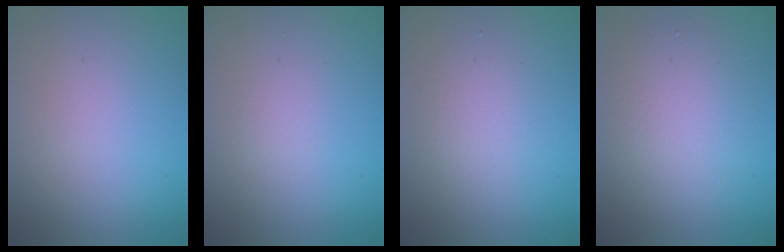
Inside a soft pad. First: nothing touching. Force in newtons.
{"total": 0.5, "press": 0.5, "slide": 0.1}
{"total": 1.9, "press": 1.9, "slide": 0.2}
{"total": 4.0, "press": 4.0, "slide": 0.5}